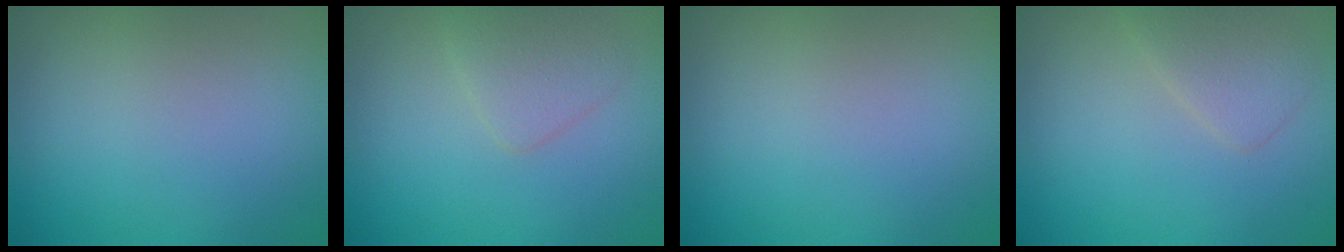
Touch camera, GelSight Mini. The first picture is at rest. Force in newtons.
{"total": 2.2, "press": 2.2, "slide": 0.2}
{"total": 0.0}
{"total": 2.4, "press": 2.4, "slide": 0.1}